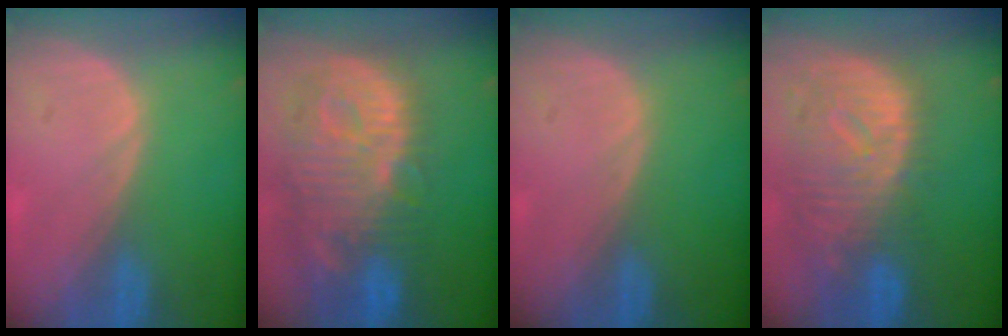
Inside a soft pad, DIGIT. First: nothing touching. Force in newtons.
{"total": 13.7, "press": 11.9, "slide": 6.8}
{"total": 0.0}
{"total": 11.9, "press": 10.2, "slide": 6.1}